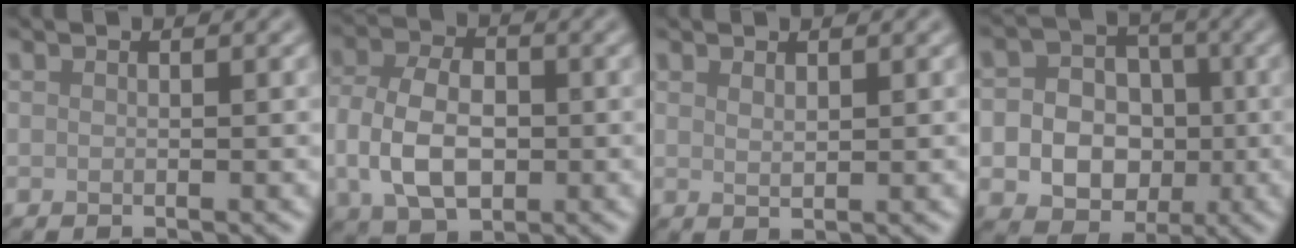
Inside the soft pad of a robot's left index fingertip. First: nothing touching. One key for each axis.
{"total": 6.5, "fx": -0.7, "fy": 4.3, "fz": 4.8, "tx": -0.098, "ty": 0.000, "tz": -0.017}
{"total": 1.1, "fx": 0.7, "fy": 0.3, "fz": 0.8, "tx": -0.015, "ty": -0.002, "tz": 0.015}
{"total": 10.3, "fx": -1.9, "fy": 9.0, "fz": 4.7, "tx": -0.069, "ty": -0.005, "tz": -0.051}